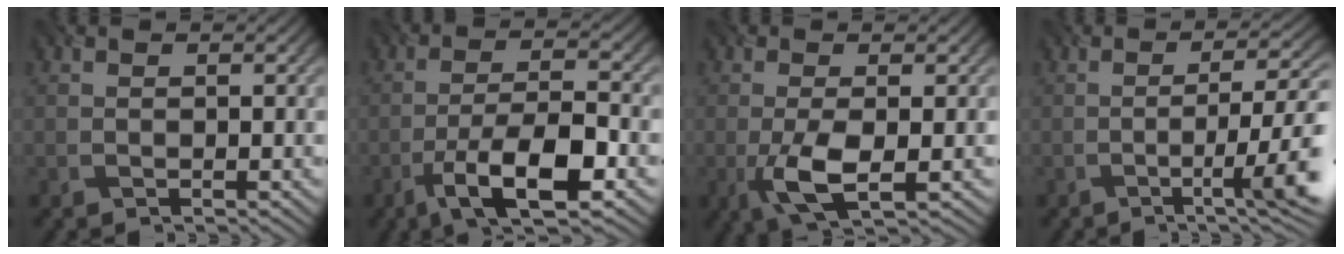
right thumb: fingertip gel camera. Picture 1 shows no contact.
{"total": 10.6, "force": [-5.2, 3.2, 8.7], "torque": [-0.153, 0.002, -0.095]}
{"total": 5.7, "force": [-1.4, 1.8, 5.2], "torque": [-0.111, -0.005, -0.028]}
{"total": 8.1, "force": [-2.2, 1.5, 7.7], "torque": [-0.115, 0.004, -0.033]}